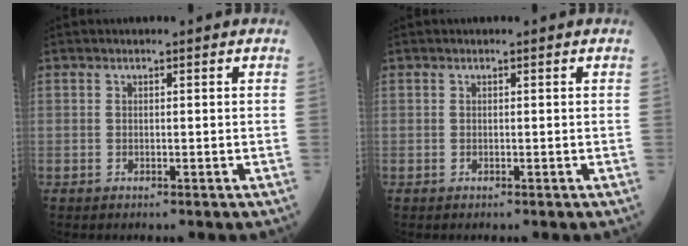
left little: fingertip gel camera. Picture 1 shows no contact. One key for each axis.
{"total": 0.0}